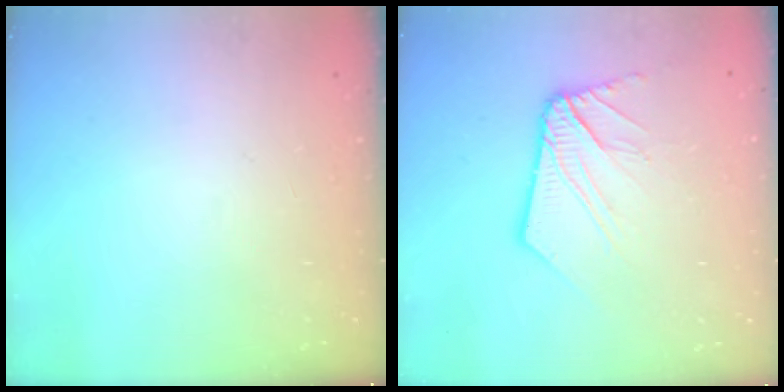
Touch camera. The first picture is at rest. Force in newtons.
{"total": 12.3, "press": 12.2, "slide": 1.5}